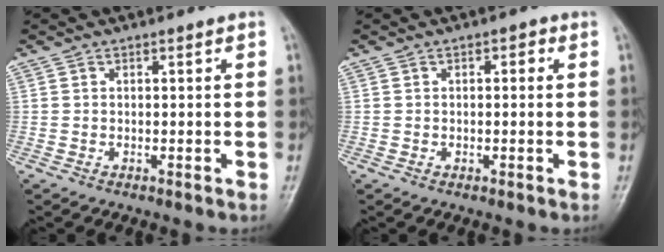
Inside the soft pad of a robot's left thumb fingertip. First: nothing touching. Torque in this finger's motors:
{"motor_torque": [-0.20, -0.08, 0.11, 0.01, -0.01]}